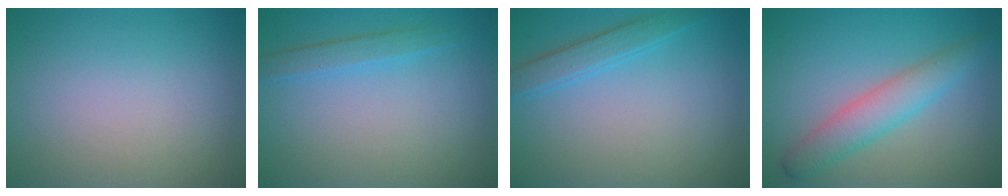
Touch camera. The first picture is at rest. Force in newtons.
{"total": 1.7, "press": 1.7, "slide": 0.1}
{"total": 2.2, "press": 2.2, "slide": 0.2}
{"total": 4.0, "press": 4.0, "slide": 0.1}